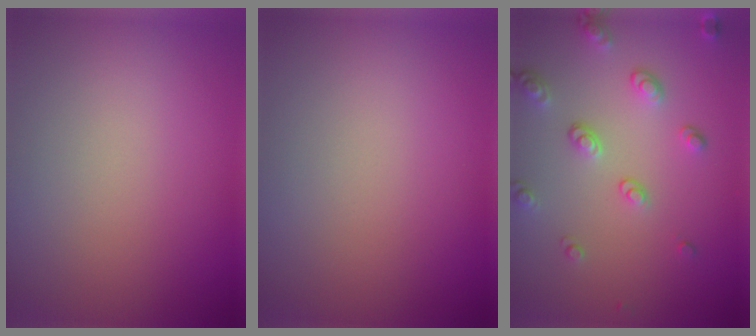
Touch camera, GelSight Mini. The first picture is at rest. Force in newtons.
{"total": 0.0}
{"total": 3.2, "press": 2.6, "slide": 2.0}